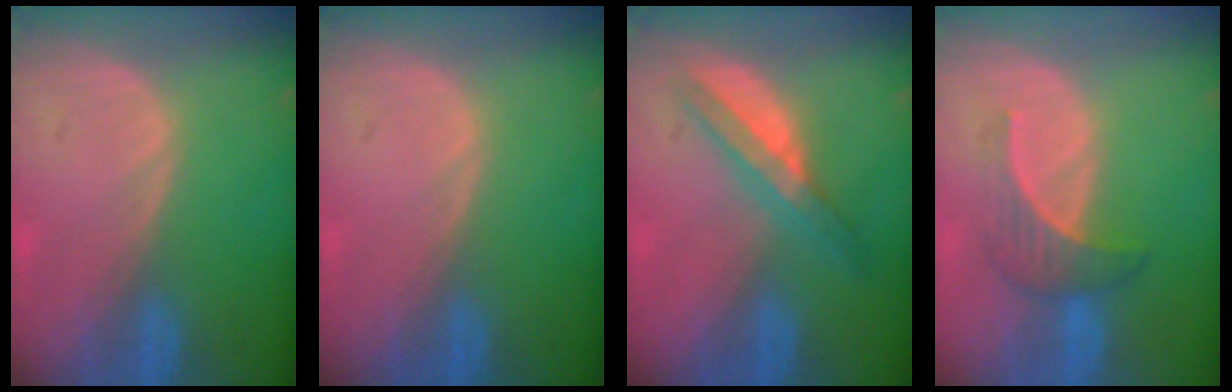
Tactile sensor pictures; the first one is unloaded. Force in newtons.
{"total": 0.0}
{"total": 5.7, "press": 5.3, "slide": 2.1}
{"total": 4.1, "press": 4.0, "slide": 0.8}